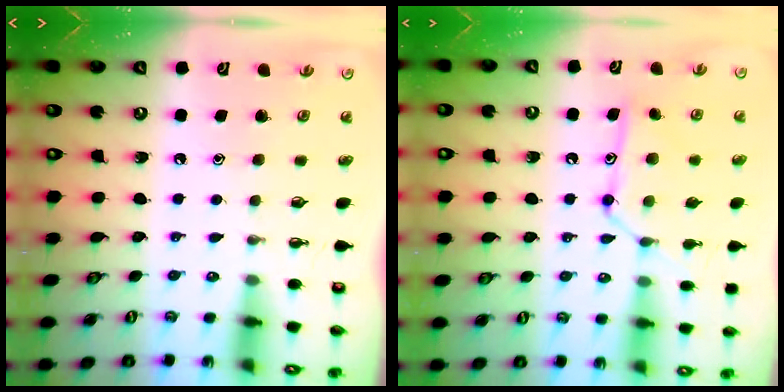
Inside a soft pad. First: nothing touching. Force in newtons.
{"total": 13.7, "press": 13.7, "slide": 0.9}